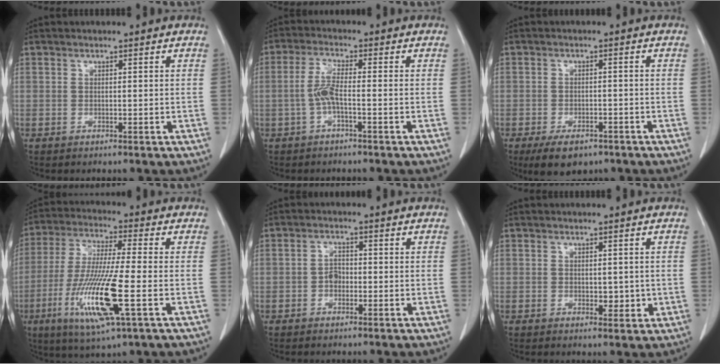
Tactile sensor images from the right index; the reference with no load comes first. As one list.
[{"total": 3.8, "force": [-0.9, 0.3, 3.7], "torque": [-0.080, 0.005, -0.018]}, {"total": 6.1, "force": [-4.3, 3.0, 3.2], "torque": [-0.053, -0.003, -0.063]}, {"total": 14.8, "force": [-4.5, 0.9, 14.1], "torque": [-0.288, -0.024, -0.080]}, {"total": 2.0, "force": [-0.5, 1.4, 1.3], "torque": [-0.017, 0.008, -0.007]}, {"total": 2.4, "force": [0.1, 1.5, 1.9], "torque": [-0.017, -0.001, 0.011]}]